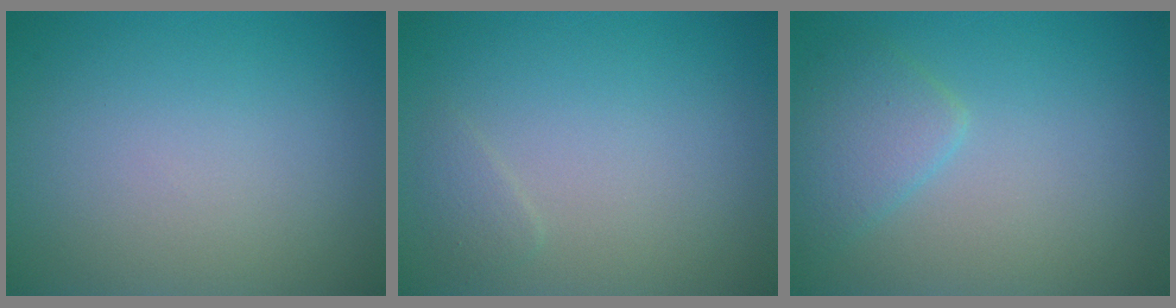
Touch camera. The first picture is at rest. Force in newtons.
{"total": 0.9, "press": 0.9, "slide": 0.0}
{"total": 2.6, "press": 2.6, "slide": 0.1}